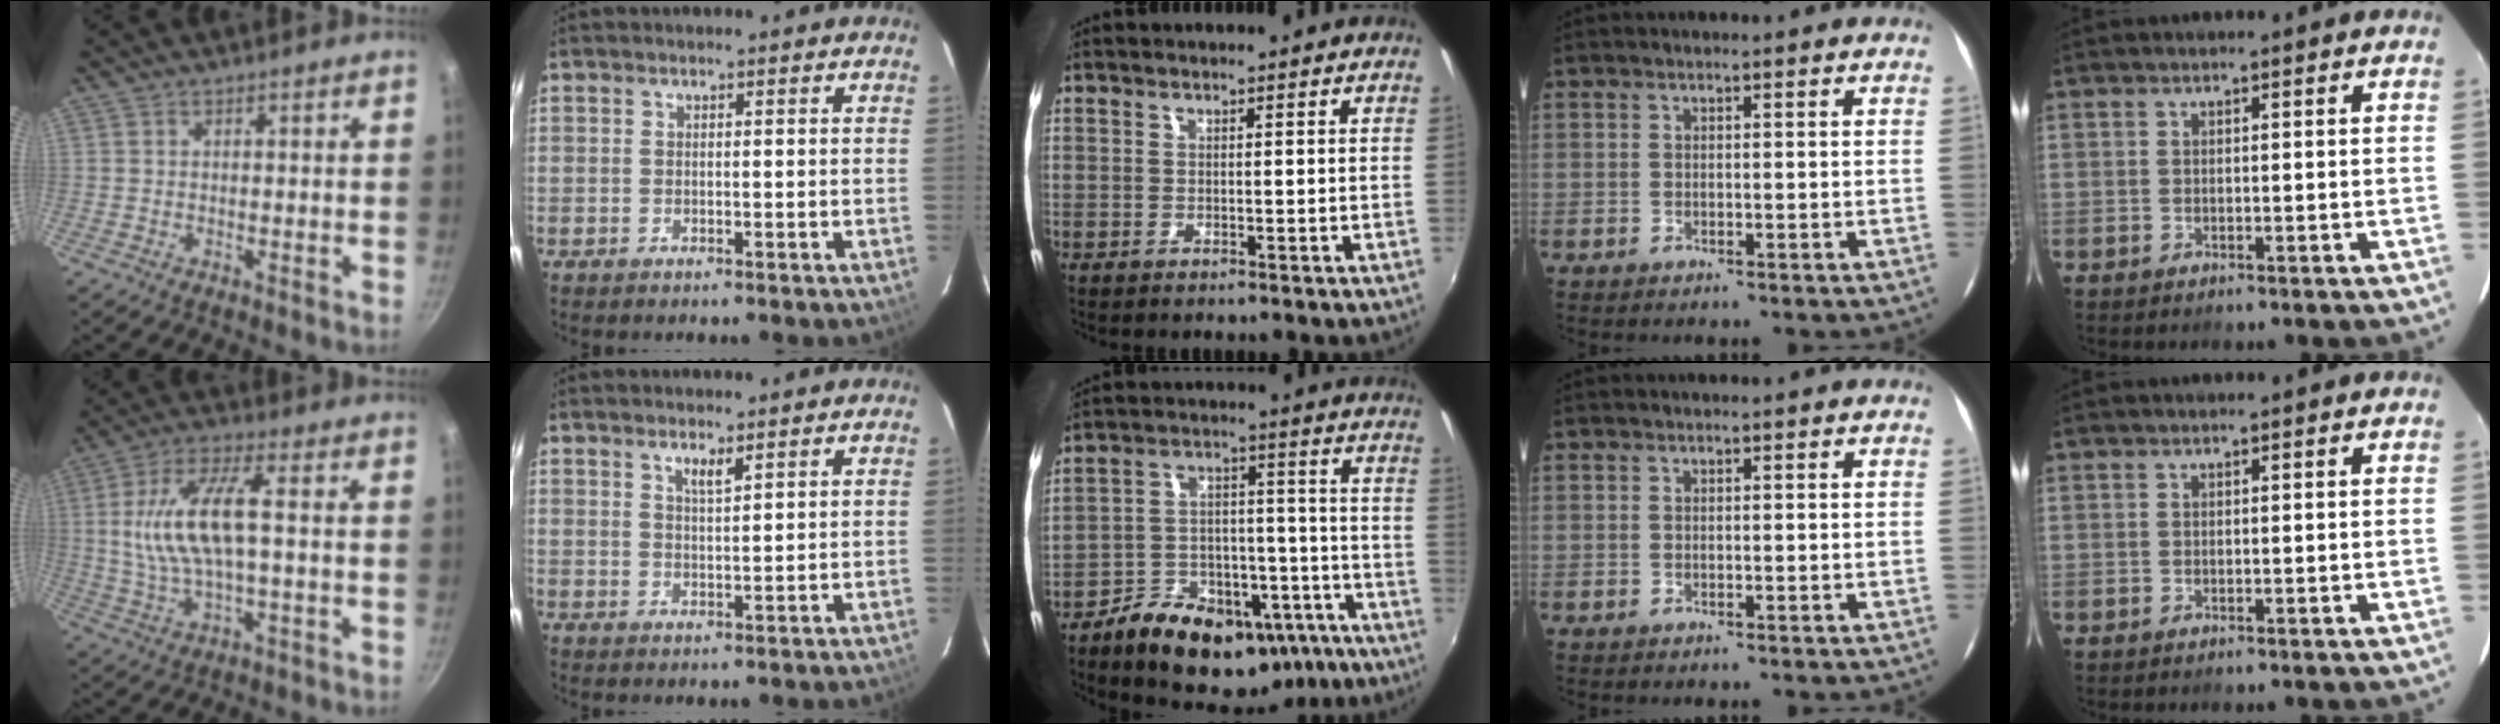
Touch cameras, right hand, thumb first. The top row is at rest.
{"thumb": {"total": 13.4, "force": [0.8, 4.9, 12.5], "torque": [-0.249, 0.013, 0.013]}, "index": {"total": 2.5, "force": [1.6, 0.5, 1.8], "torque": [-0.029, 0.002, 0.029]}, "middle": {"total": 23.1, "force": [-15.6, 12.2, 11.9], "torque": [-0.202, 0.026, -0.196]}}